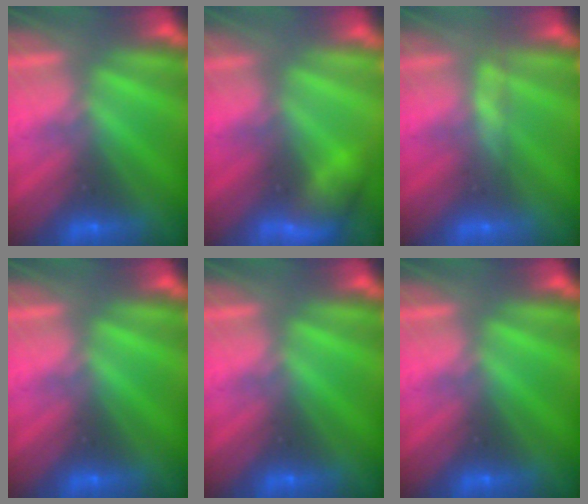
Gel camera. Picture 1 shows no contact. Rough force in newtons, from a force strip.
{"total": 3.8}
{"total": 2.7}
{"total": 0.0}
{"total": 0.0}
{"total": 0.0}